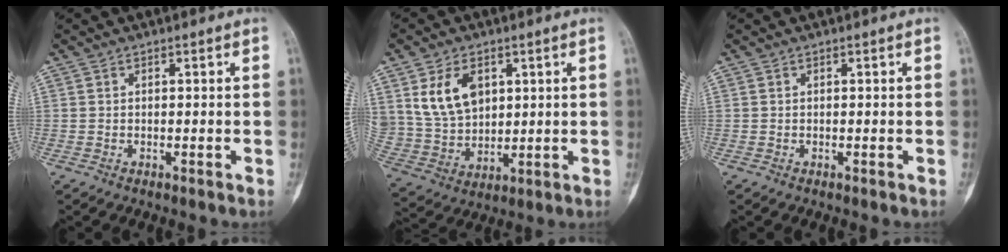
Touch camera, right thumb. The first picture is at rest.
{"total": 11.5, "force": [4.3, 7.9, 7.2], "torque": [-0.115, -0.016, 0.099]}
{"total": 0.0}